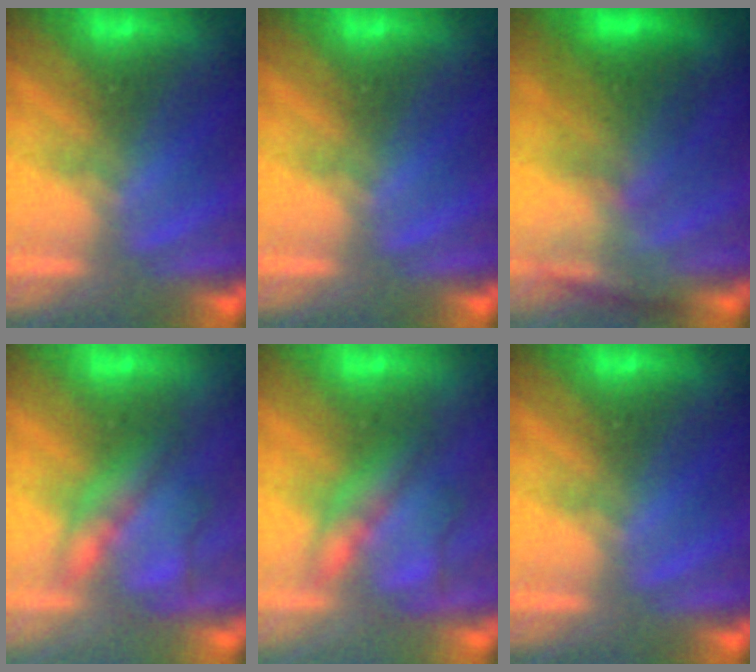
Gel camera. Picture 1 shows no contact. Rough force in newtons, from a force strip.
{"total": 0.0}
{"total": 2.7}
{"total": 2.2}
{"total": 2.2}
{"total": 0.0}